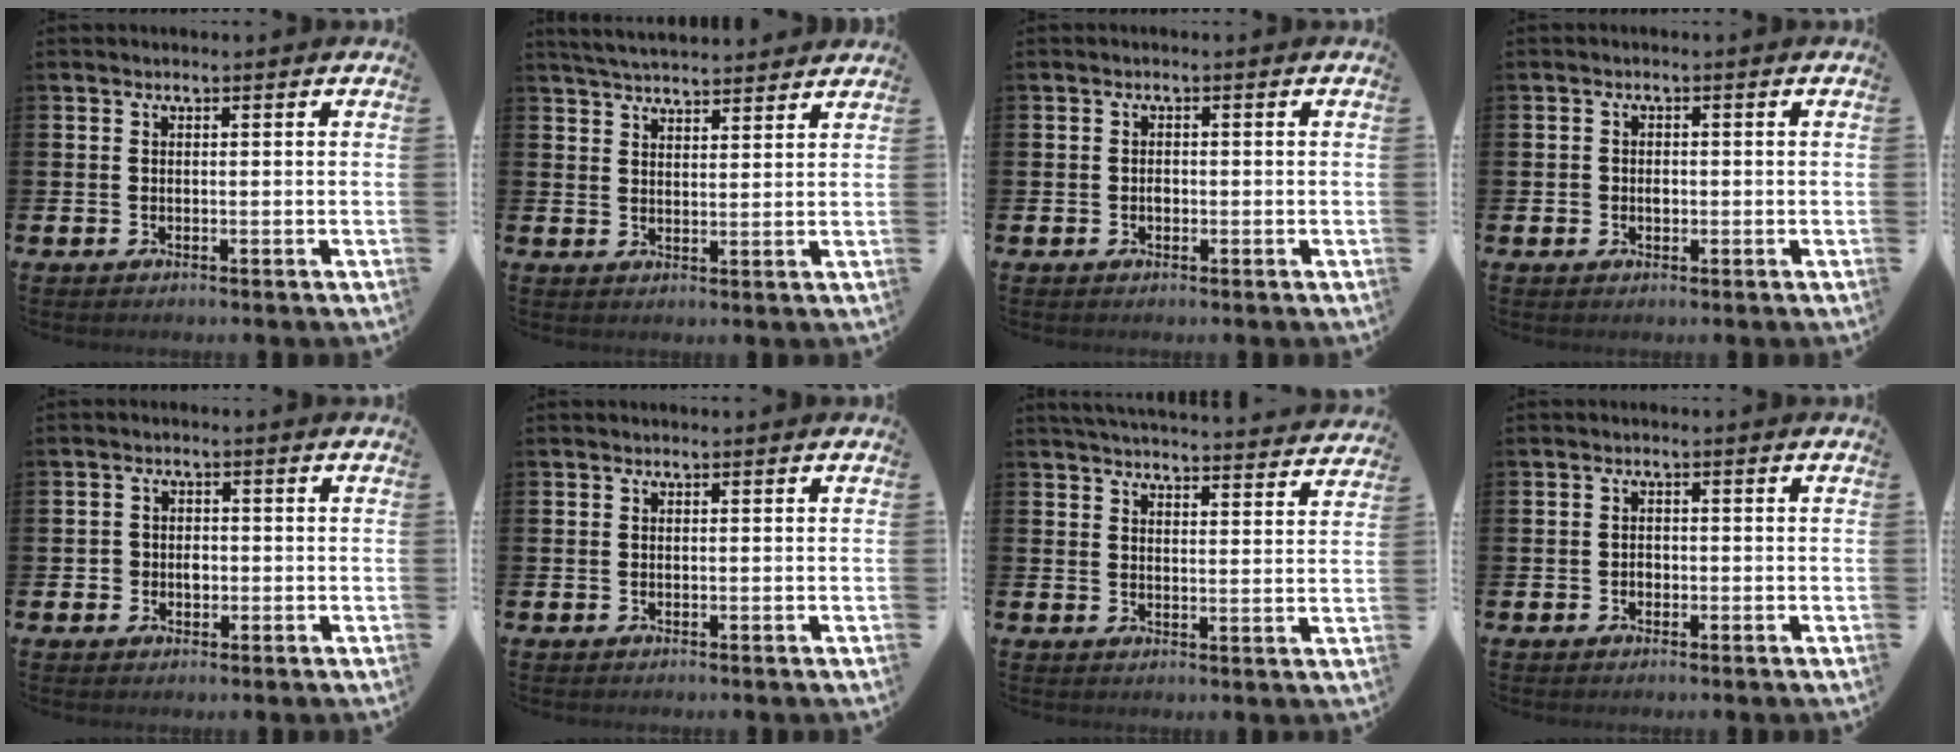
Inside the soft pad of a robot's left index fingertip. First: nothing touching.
{"total": 4.4, "force": [4.4, 0.3, 0.5], "torque": [-0.017, -0.023, 0.080]}
{"total": 0.9, "force": [-0.2, 0.7, 0.6], "torque": [-0.005, 0.000, -0.006]}
{"total": 1.2, "force": [-0.1, 1.1, 0.5], "torque": [0.002, 0.001, -0.006]}
{"total": 2.0, "force": [-0.4, 1.9, 0.6], "torque": [-0.002, 0.001, -0.016]}
{"total": 0.0}
{"total": 4.8, "force": [4.8, 0.0, 0.3], "torque": [-0.012, -0.035, 0.083]}
{"total": 1.0, "force": [-0.4, 0.9, 0.4], "torque": [-0.002, 0.001, -0.010]}